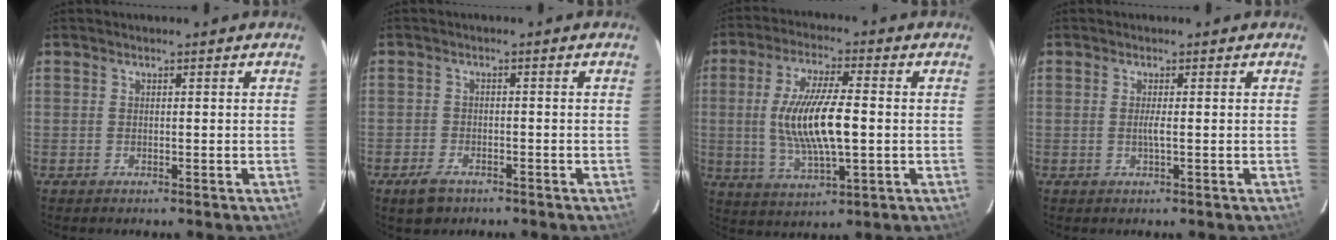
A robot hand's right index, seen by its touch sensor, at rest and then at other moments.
{"total": 4.4, "force": [-3.1, 2.5, 2.0], "torque": [-0.053, -0.004, -0.050]}
{"total": 13.6, "force": [-0.3, 3.8, 13.0], "torque": [-0.253, -0.004, 0.000]}
{"total": 1.3, "force": [-0.1, -0.3, 1.3], "torque": [-0.027, -0.003, -0.003]}